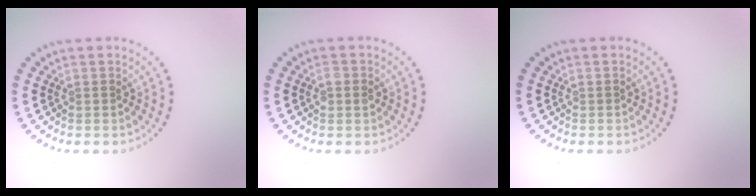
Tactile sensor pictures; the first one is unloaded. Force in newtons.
{"total": 1.1, "press": 1.1, "slide": 0.1}
{"total": 0.0}